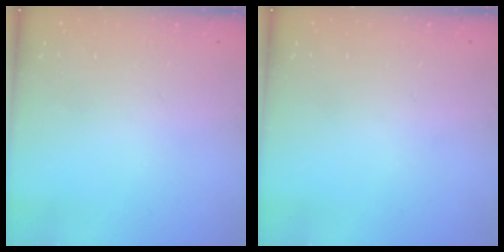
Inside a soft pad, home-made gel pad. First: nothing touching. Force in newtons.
{"total": 0.0}